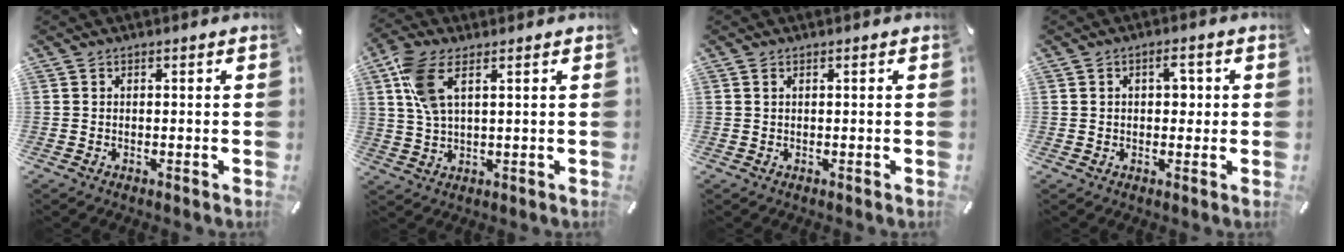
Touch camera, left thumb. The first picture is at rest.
{"total": 8.0, "force": [3.3, 3.5, 6.4], "torque": [-0.146, -0.001, 0.060]}
{"total": 0.5, "force": [0.2, 0.3, 0.4], "torque": [-0.009, 0.002, 0.002]}
{"total": 4.1, "force": [0.6, 2.5, 3.2], "torque": [-0.042, 0.001, 0.002]}